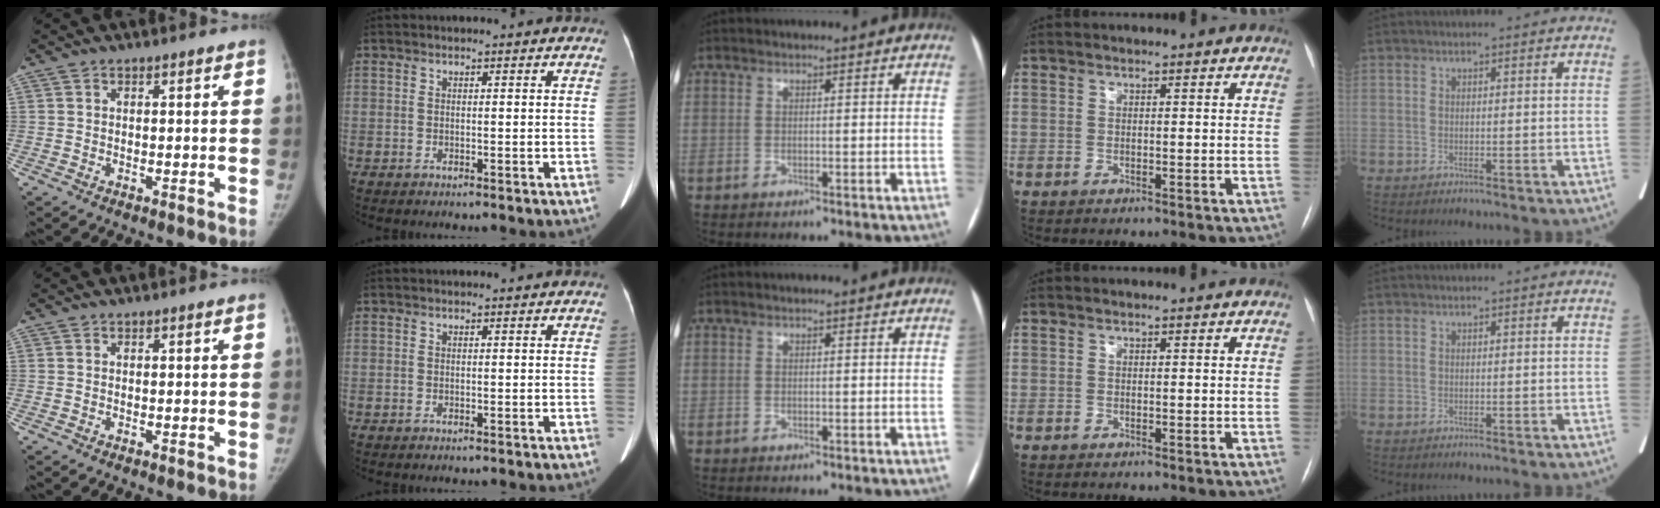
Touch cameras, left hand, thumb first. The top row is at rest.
{}